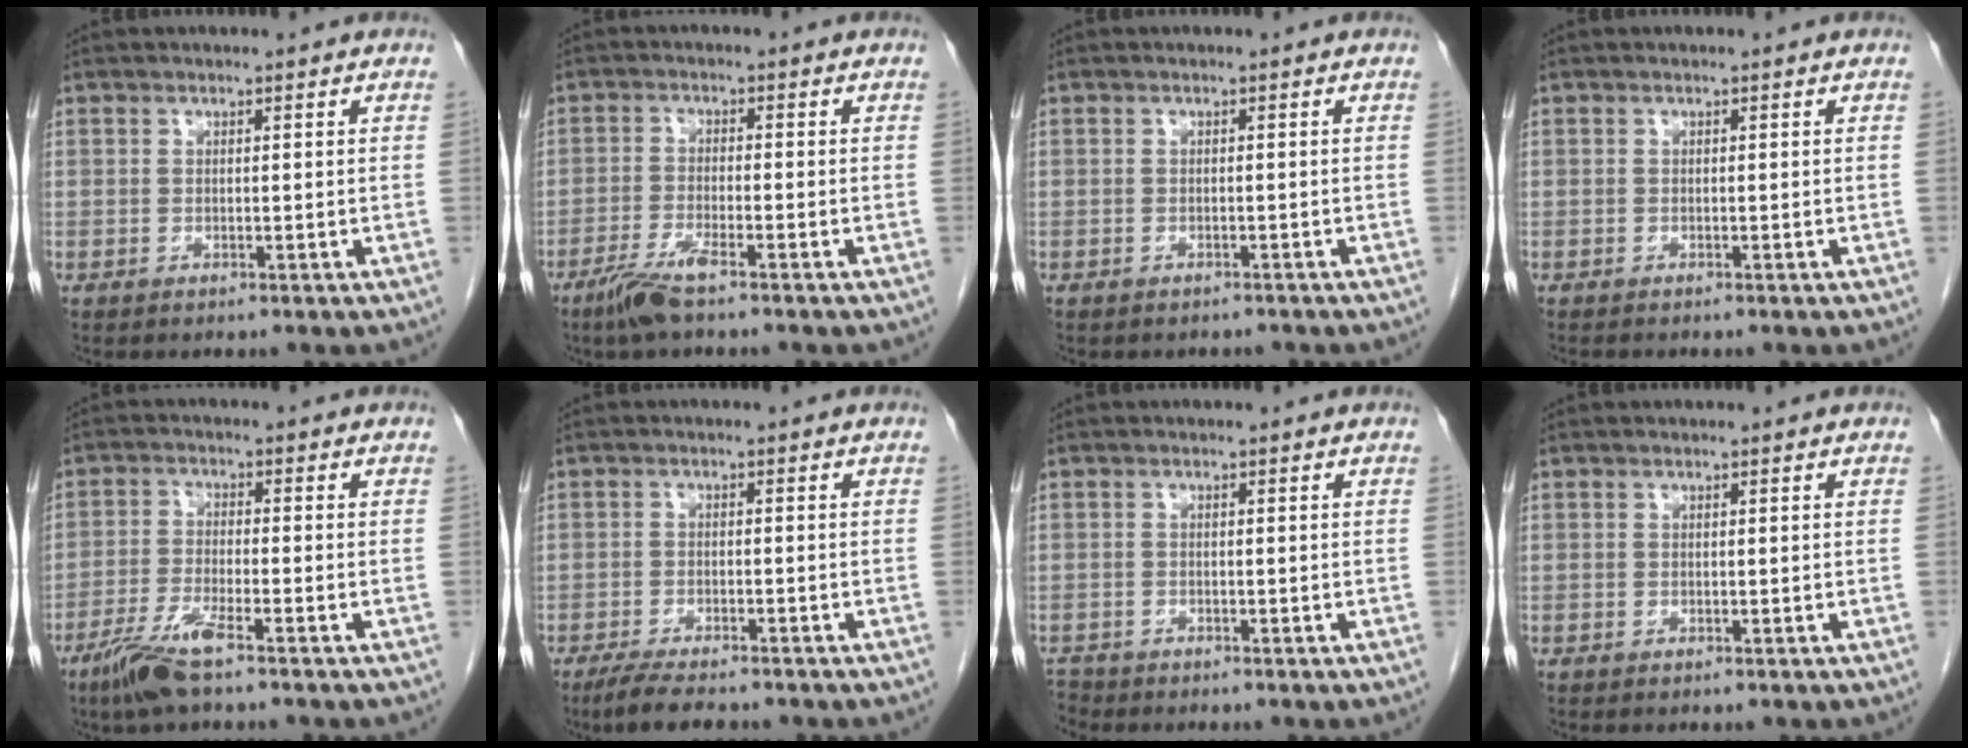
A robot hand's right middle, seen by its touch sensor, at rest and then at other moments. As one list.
[{"total": 4.8, "force": [-3.4, 0.3, 3.3], "torque": [-0.073, -0.010, -0.068]}, {"total": 2.4, "force": [-2.1, 1.0, 0.3], "torque": [-0.009, 0.000, -0.027]}, {"total": 0.6, "force": [-0.6, 0.0, 0.1], "torque": [-0.006, -0.001, -0.011]}, {"total": 6.3, "force": [-4.4, 0.4, 4.6], "torque": [-0.099, -0.014, -0.087]}, {"total": 6.2, "force": [-5.1, 1.3, 3.1], "torque": [-0.056, -0.013, -0.084]}, {"total": 1.7, "force": [-1.6, 0.3, -0.2], "torque": [-0.001, -0.007, -0.028]}, {"total": 0.0}]